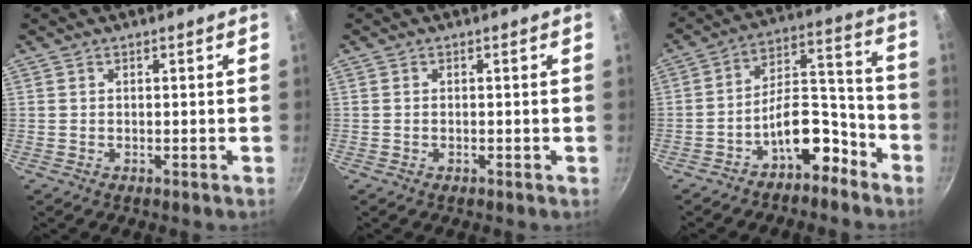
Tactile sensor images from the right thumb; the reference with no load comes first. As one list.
[{"total": 0.0}, {"total": 10.9, "force": [-6.5, 5.3, 6.9], "torque": [-0.100, 0.087, -0.114]}]